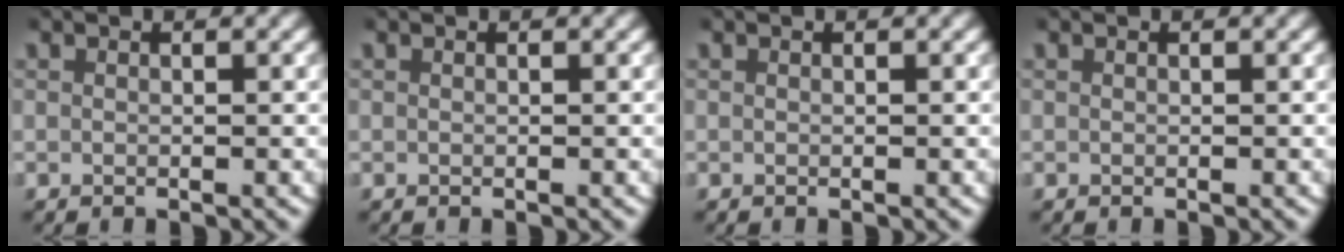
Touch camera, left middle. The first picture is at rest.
{"total": 0.0}
{"total": 0.0}
{"total": 0.0}